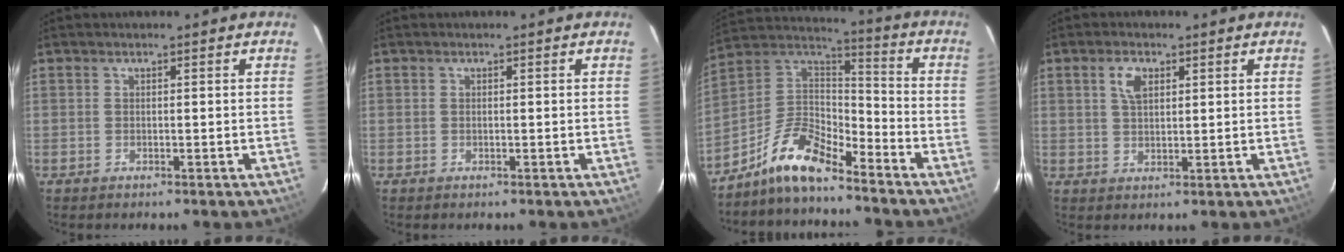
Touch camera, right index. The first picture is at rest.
{"total": 0.0}
{"total": 12.3, "force": [-9.5, 3.7, 6.9], "torque": [-0.159, 0.026, -0.193]}
{"total": 3.9, "force": [1.6, 2.2, 2.8], "torque": [-0.053, 0.007, 0.031]}